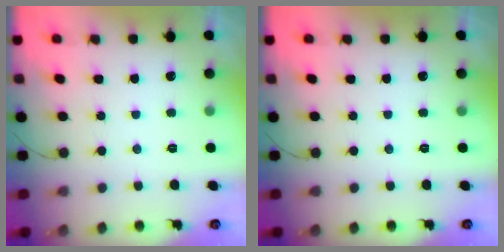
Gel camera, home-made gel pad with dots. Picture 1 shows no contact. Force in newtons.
{"total": 0.0}